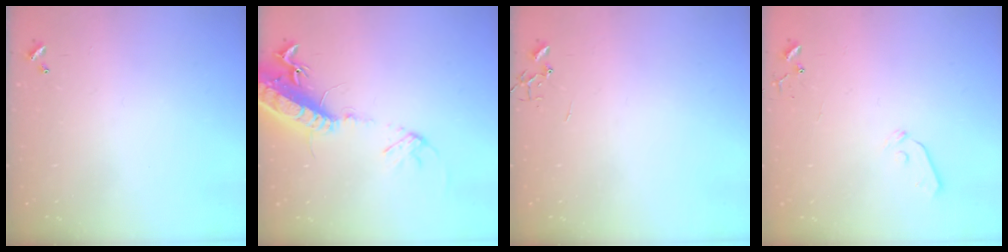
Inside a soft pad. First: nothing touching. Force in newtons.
{"total": 17.8, "press": 17.3, "slide": 4.1}
{"total": 0.0}
{"total": 4.4, "press": 4.3, "slide": 0.6}